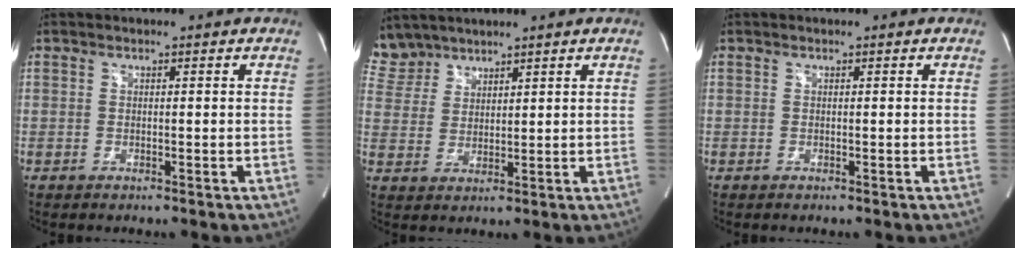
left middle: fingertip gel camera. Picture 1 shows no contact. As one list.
[{"total": 5.5, "force": [5.0, 2.1, -0.3], "torque": [0.003, 0.009, 0.113]}, {"total": 0.0}]